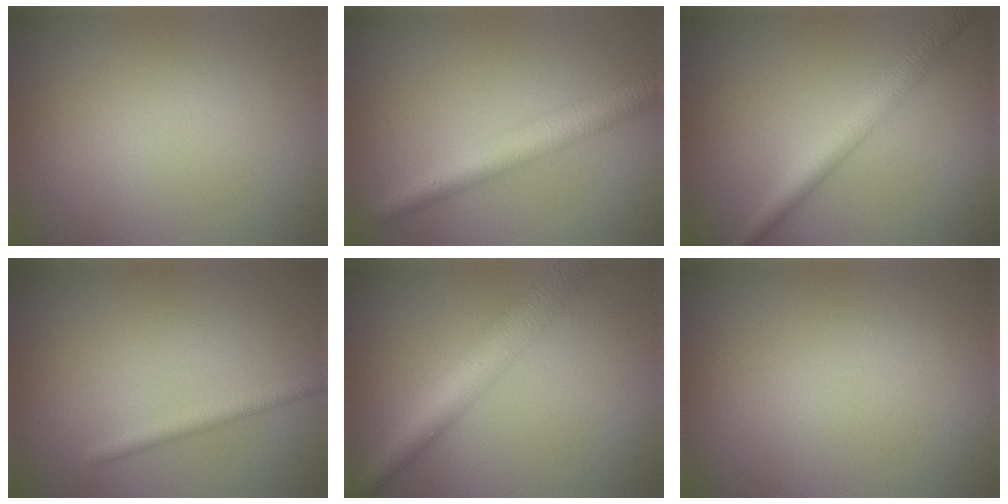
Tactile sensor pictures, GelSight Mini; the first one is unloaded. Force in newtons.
{"total": 4.5, "press": 4.5, "slide": 0.1}
{"total": 3.7, "press": 3.7, "slide": 0.1}
{"total": 1.7, "press": 1.7, "slide": 0.1}
{"total": 5.6, "press": 5.6, "slide": 0.2}
{"total": 0.0}